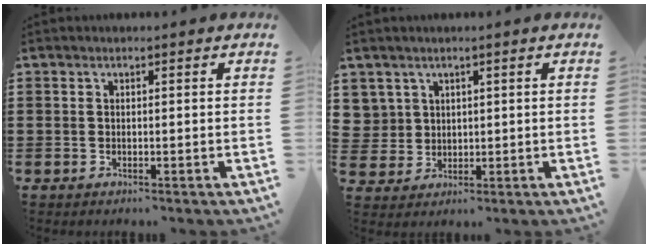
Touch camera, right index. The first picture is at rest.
{"total": 3.3, "force": [1.6, 2.8, 0.0], "torque": [-0.016, 0.012, 0.031]}